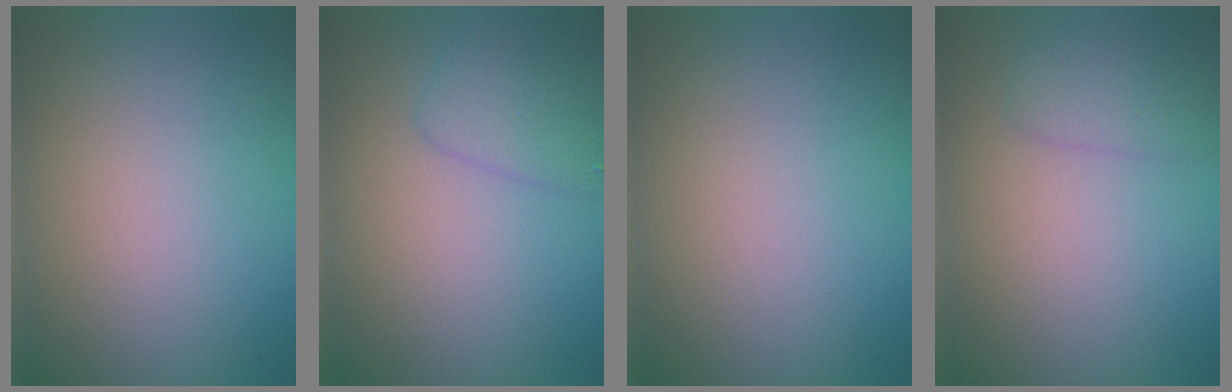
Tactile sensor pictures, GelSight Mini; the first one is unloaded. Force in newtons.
{"total": 2.6, "press": 2.5, "slide": 0.2}
{"total": 0.0}
{"total": 2.1, "press": 2.1, "slide": 0.1}